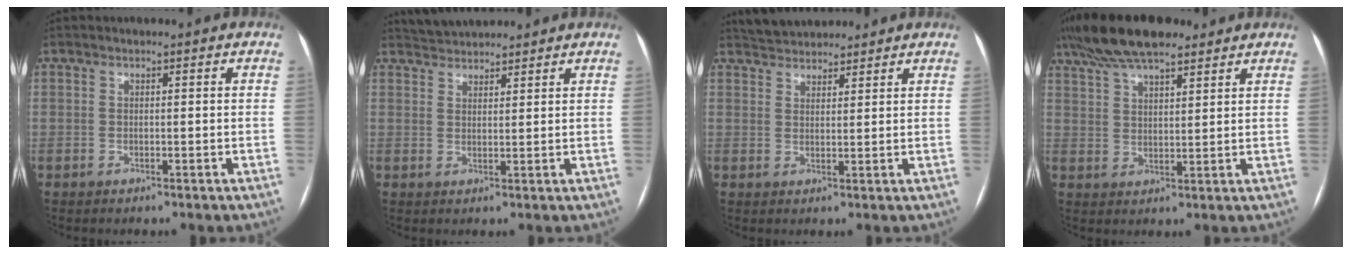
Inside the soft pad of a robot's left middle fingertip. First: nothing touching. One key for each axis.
{"total": 4.8, "fx": 4.6, "fy": 1.2, "fz": 0.8, "tx": -0.016, "ty": 0.033, "tz": 0.079}
{"total": 6.2, "fx": 5.7, "fy": 1.8, "fz": 1.3, "tx": -0.020, "ty": 0.031, "tz": 0.095}
{"total": 12.8, "fx": 9.8, "fy": 3.6, "fz": 7.4, "tx": -0.142, "ty": 0.040, "tz": 0.170}